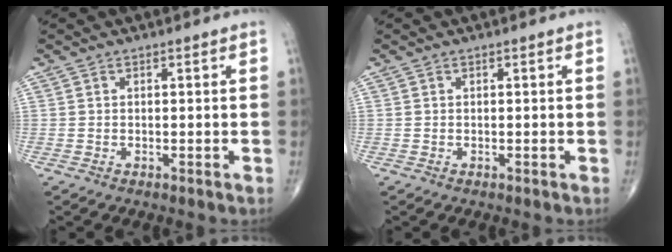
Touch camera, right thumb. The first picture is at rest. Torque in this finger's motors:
{"motor_torque": [0.00, 0.00, 0.00, 0.00, 0.02]}